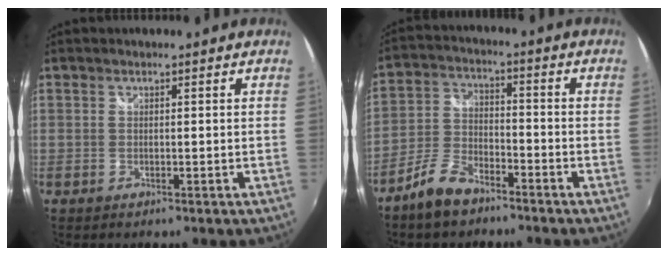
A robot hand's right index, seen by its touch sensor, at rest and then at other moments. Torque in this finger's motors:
{"motor_torque": [0.58, -0.46, 0.20, 0.03]}